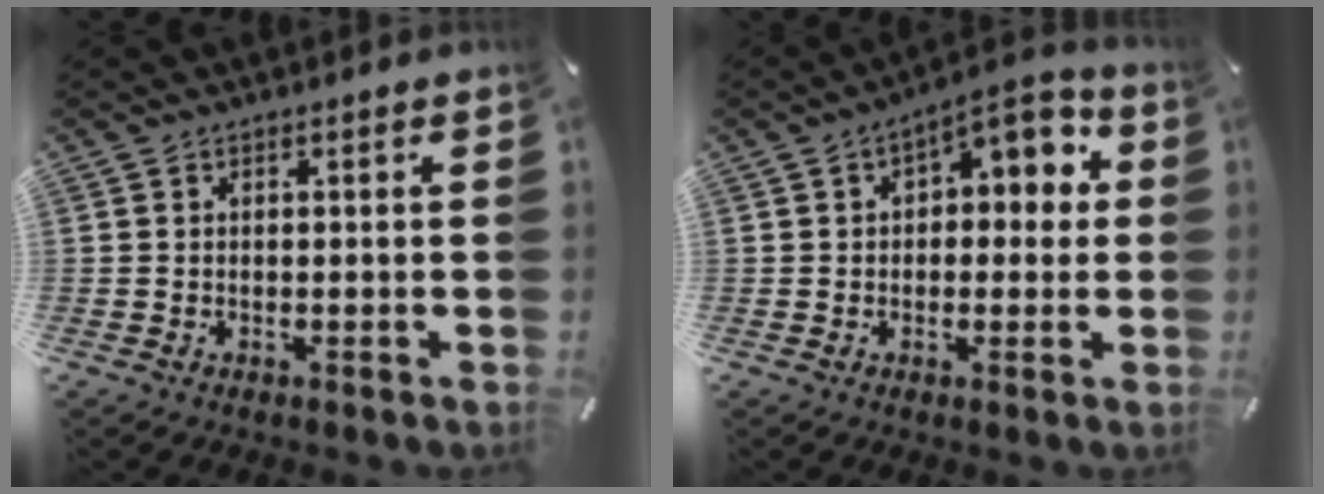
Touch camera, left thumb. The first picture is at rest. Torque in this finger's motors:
{"motor_torque": [0.03, 0.42, 0.58, 0.47, 0.10]}